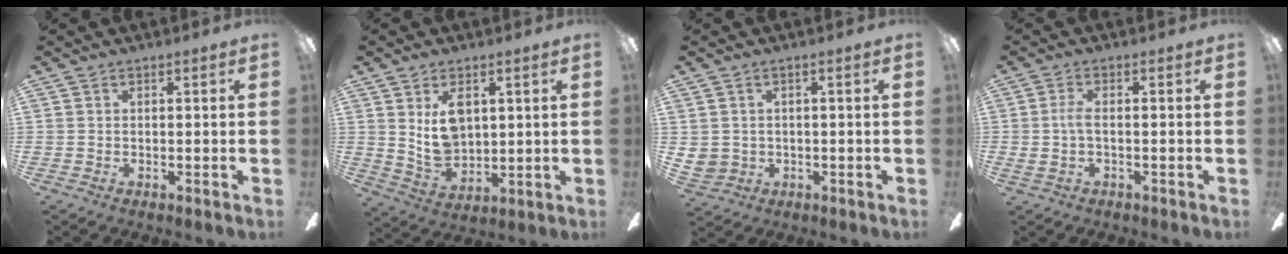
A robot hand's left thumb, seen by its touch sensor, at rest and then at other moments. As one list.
[{"total": 10.0, "force": [4.0, 6.5, 6.5], "torque": [-0.131, -0.013, 0.072]}, {"total": 2.8, "force": [0.7, 2.7, 0.3], "torque": [-0.012, 0.003, 0.015]}, {"total": 4.1, "force": [-0.3, 1.5, 3.7], "torque": [-0.083, 0.004, -0.010]}]